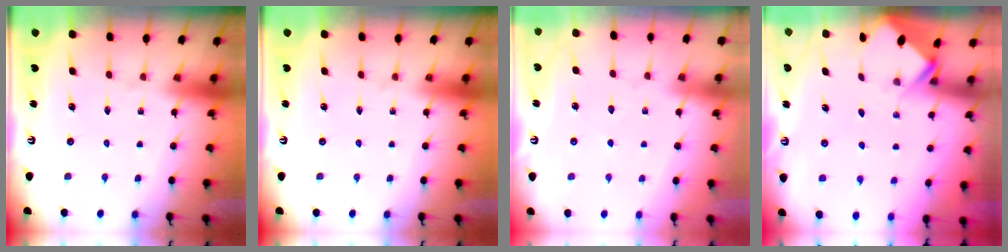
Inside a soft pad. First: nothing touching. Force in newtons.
{"total": 0.0}
{"total": 2.3, "press": 2.3, "slide": 0.3}
{"total": 2.7, "press": 2.7, "slide": 0.2}